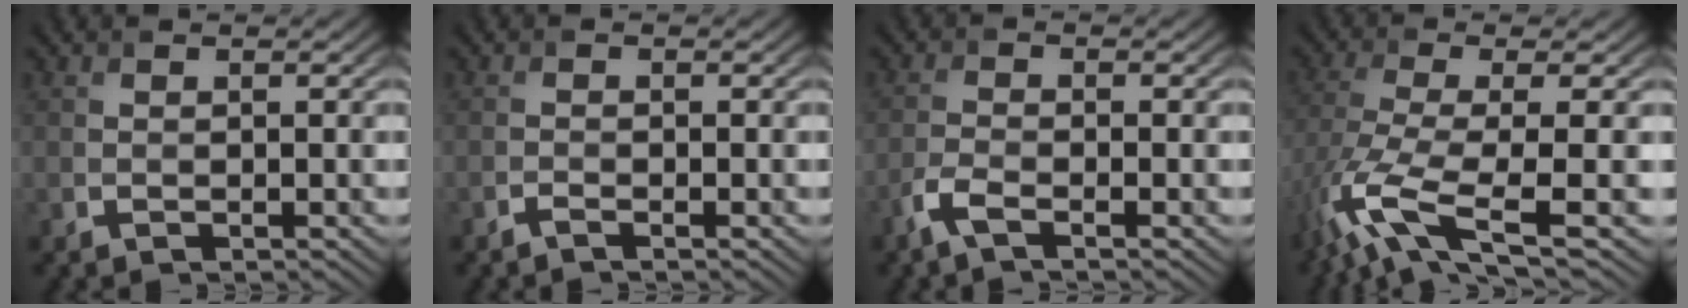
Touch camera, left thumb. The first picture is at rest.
{"total": 0.9, "force": [-0.7, 0.1, 0.5], "torque": [-0.009, 0.001, -0.017]}
{"total": 2.8, "force": [-1.9, 0.6, 1.9], "torque": [-0.048, -0.002, -0.049]}
{"total": 9.5, "force": [-4.3, 2.4, 8.1], "torque": [-0.174, -0.010, -0.091]}